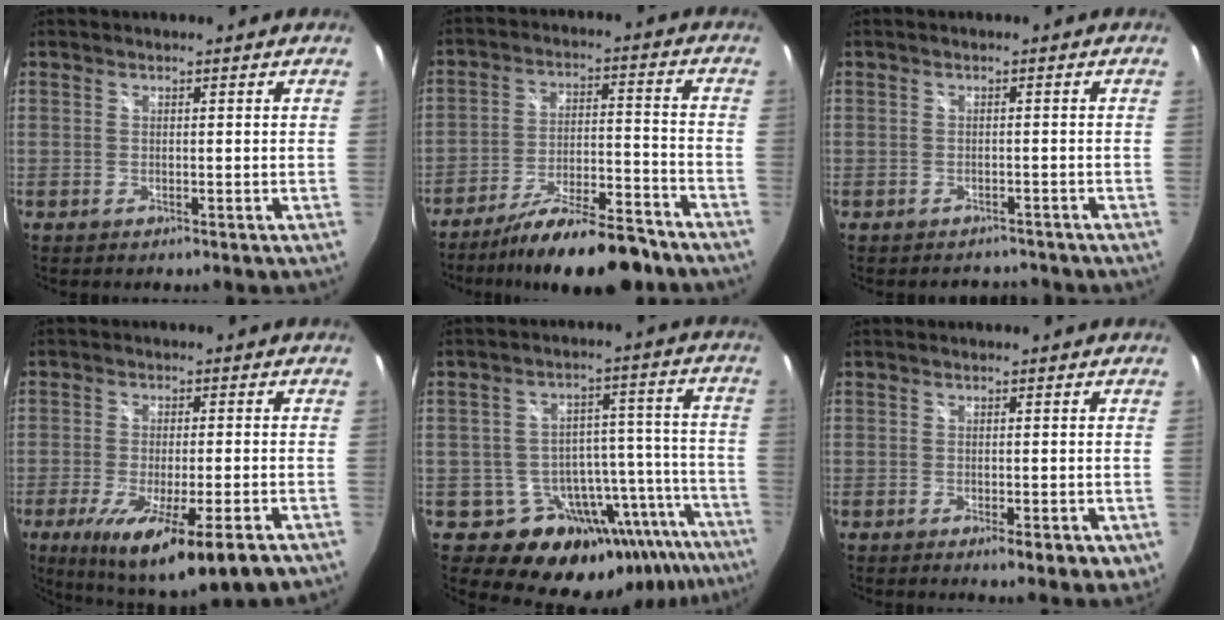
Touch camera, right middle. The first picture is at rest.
{"total": 16.3, "force": [-13.5, 3.3, 8.4], "torque": [-0.151, -0.010, -0.206]}
{"total": 3.4, "force": [-3.0, 1.5, 0.3], "torque": [-0.004, 0.005, -0.039]}
{"total": 16.2, "force": [-8.6, 2.7, 13.4], "torque": [-0.237, -0.061, -0.134]}
{"total": 18.3, "force": [-13.2, 10.6, 6.9], "torque": [-0.095, 0.041, -0.166]}
{"total": 4.7, "force": [-1.5, 1.7, 4.1], "torque": [-0.065, -0.018, -0.017]}